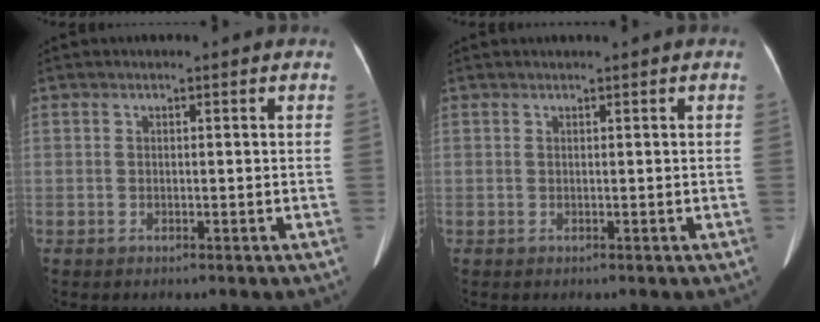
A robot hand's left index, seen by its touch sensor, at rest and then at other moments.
{"total": 0.9, "force": [0.8, -0.2, 0.4], "torque": [-0.008, 0.010, 0.019]}